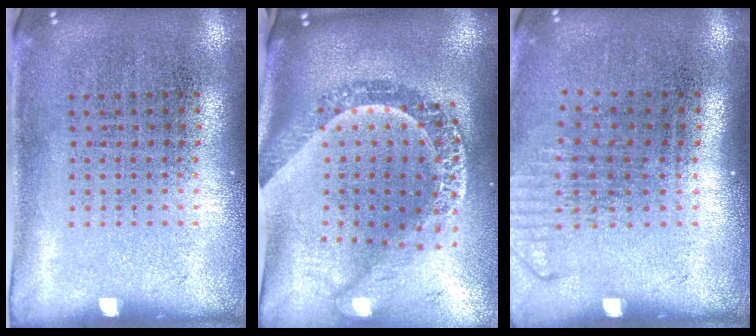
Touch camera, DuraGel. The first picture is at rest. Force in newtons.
{"total": 3.0, "press": 2.3, "slide": 1.9}
{"total": 1.3, "press": 1.0, "slide": 0.7}